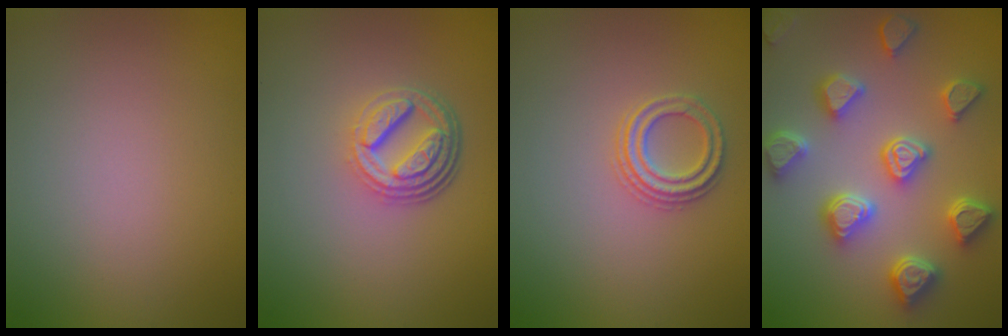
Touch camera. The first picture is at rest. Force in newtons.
{"total": 4.9, "press": 3.6, "slide": 3.4}
{"total": 2.3, "press": 2.2, "slide": 0.5}
{"total": 6.5, "press": 6.0, "slide": 2.4}